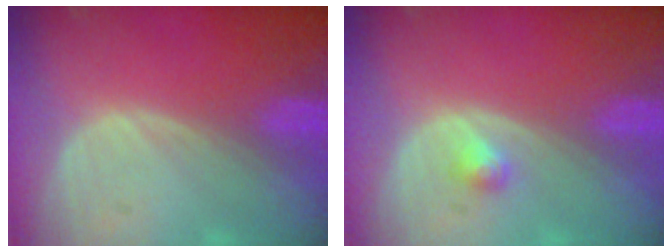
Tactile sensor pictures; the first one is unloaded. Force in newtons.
{"total": 1.3, "press": 1.2, "slide": 0.1}